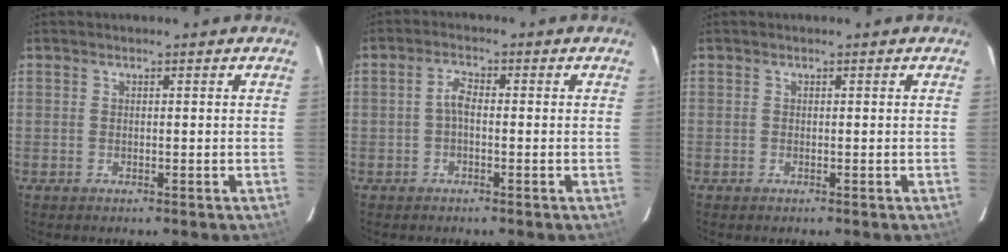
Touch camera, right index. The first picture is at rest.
{"total": 2.4, "force": [-0.6, 1.1, 2.1], "torque": [-0.044, 0.009, -0.012]}
{"total": 0.0}